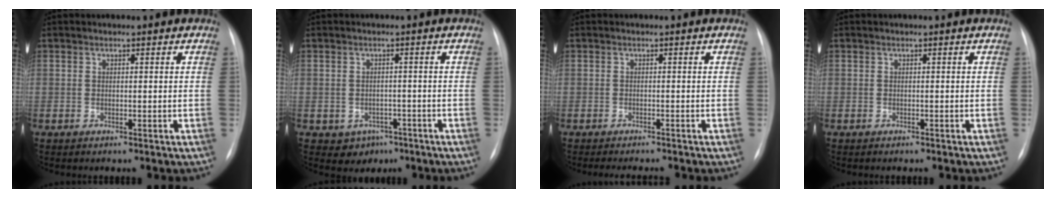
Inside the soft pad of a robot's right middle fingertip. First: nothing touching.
{"total": 3.8, "force": [-1.9, 3.1, 0.9], "torque": [-0.010, 0.008, -0.012]}
{"total": 3.9, "force": [-3.6, 0.6, 1.5], "torque": [-0.014, -0.004, -0.044]}
{"total": 0.0}